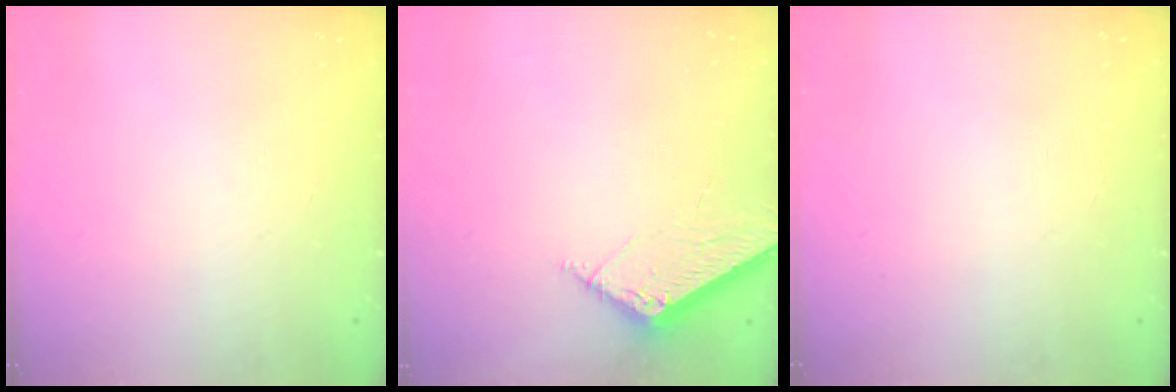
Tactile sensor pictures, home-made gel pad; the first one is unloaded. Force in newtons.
{"total": 5.8, "press": 5.8, "slide": 0.6}
{"total": 0.0}